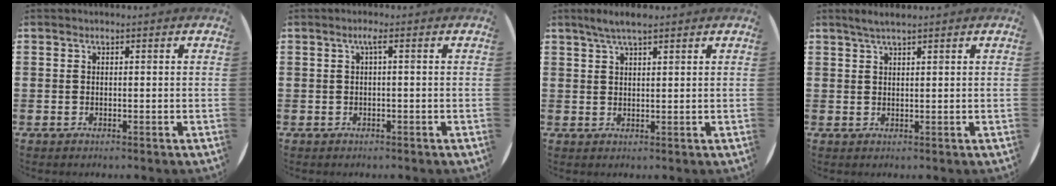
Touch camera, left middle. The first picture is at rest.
{"total": 1.3, "force": [0.1, 0.0, 1.3], "torque": [-0.023, 0.004, -0.002]}
{"total": 3.5, "force": [2.7, 0.6, 2.1], "torque": [-0.038, 0.001, 0.047]}
{"total": 1.8, "force": [1.4, 0.0, 1.1], "torque": [-0.022, 0.003, 0.026]}